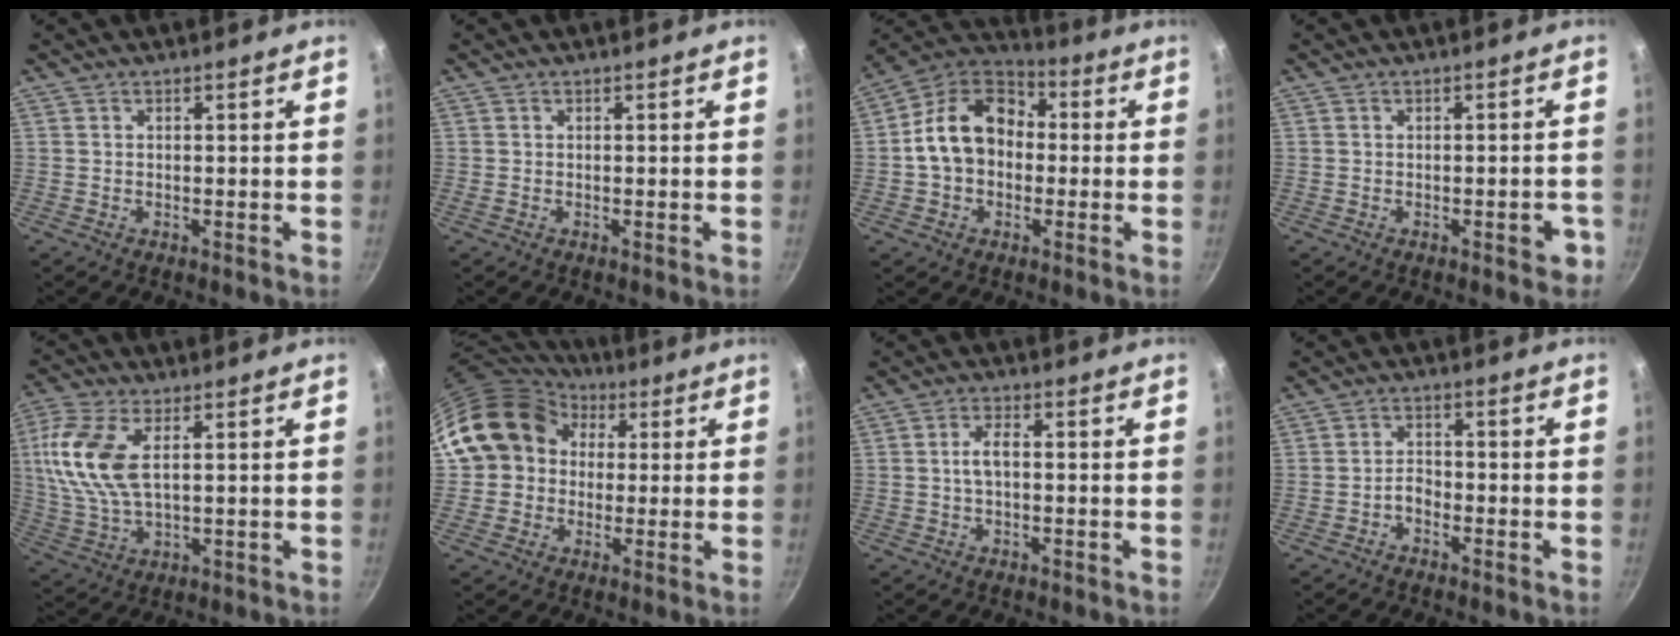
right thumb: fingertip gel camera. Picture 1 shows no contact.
{"total": 0.0}
{"total": 14.8, "force": [-0.1, 11.2, 9.7], "torque": [-0.130, 0.040, -0.020]}
{"total": 3.3, "force": [-1.5, 1.3, 2.6], "torque": [-0.014, 0.012, -0.020]}
{"total": 13.0, "force": [3.2, 6.5, 10.8], "torque": [-0.224, 0.000, 0.064]}
{"total": 15.1, "force": [3.3, 13.0, 6.9], "torque": [-0.102, 0.031, 0.049]}
{"total": 3.3, "force": [-0.2, 1.4, 3.0], "torque": [-0.063, 0.013, -0.006]}
{"total": 2.4, "force": [-1.6, 1.3, 1.2], "torque": [-0.017, 0.023, -0.029]}